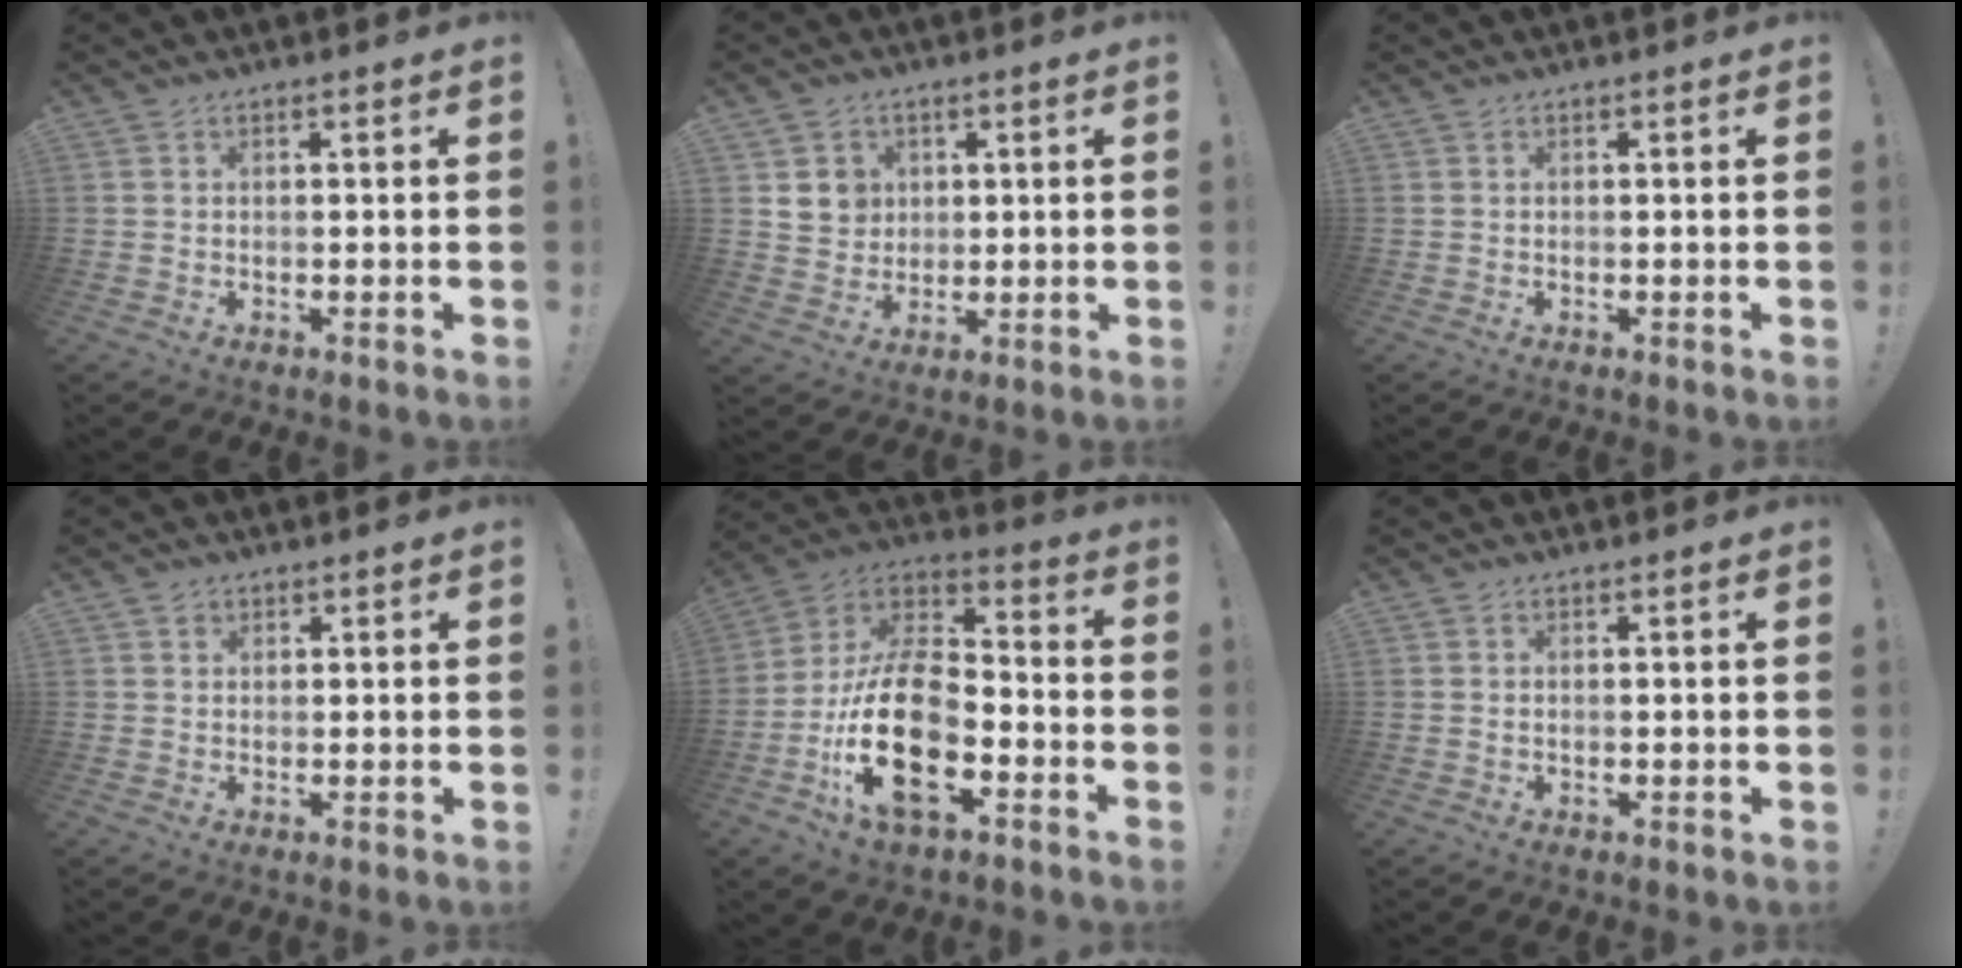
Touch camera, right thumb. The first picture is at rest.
{"total": 7.3, "force": [3.0, 6.5, 1.6], "torque": [-0.020, -0.013, 0.059]}
{"total": 0.0}
{"total": 1.2, "force": [0.8, 0.9, 0.2], "torque": [-0.002, 0.000, 0.015]}
{"total": 22.5, "force": [-7.9, 12.0, 17.2], "torque": [-0.339, 0.035, -0.130]}
{"total": 0.6, "force": [0.1, 0.3, 0.5], "torque": [-0.010, 0.001, 0.002]}